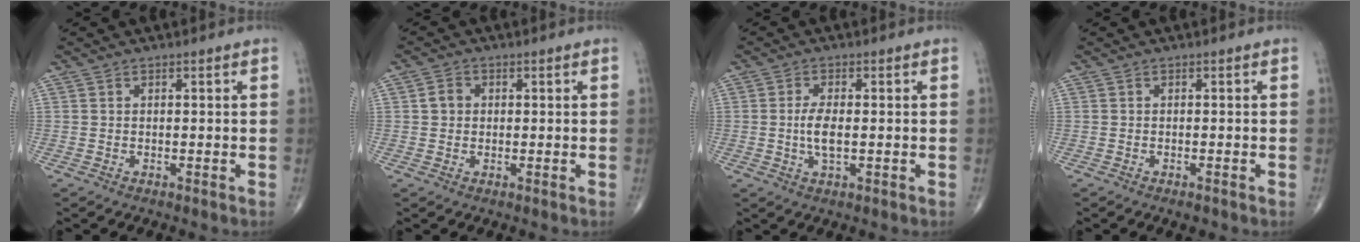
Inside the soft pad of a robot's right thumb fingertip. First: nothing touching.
{"total": 2.5, "force": [0.3, 2.2, 1.1], "torque": [-0.011, 0.005, 0.002]}
{"total": 4.3, "force": [-0.3, 1.6, 4.0], "torque": [-0.081, -0.004, -0.008]}
{"total": 1.2, "force": [-0.8, 0.3, 0.8], "torque": [-0.014, 0.000, -0.012]}